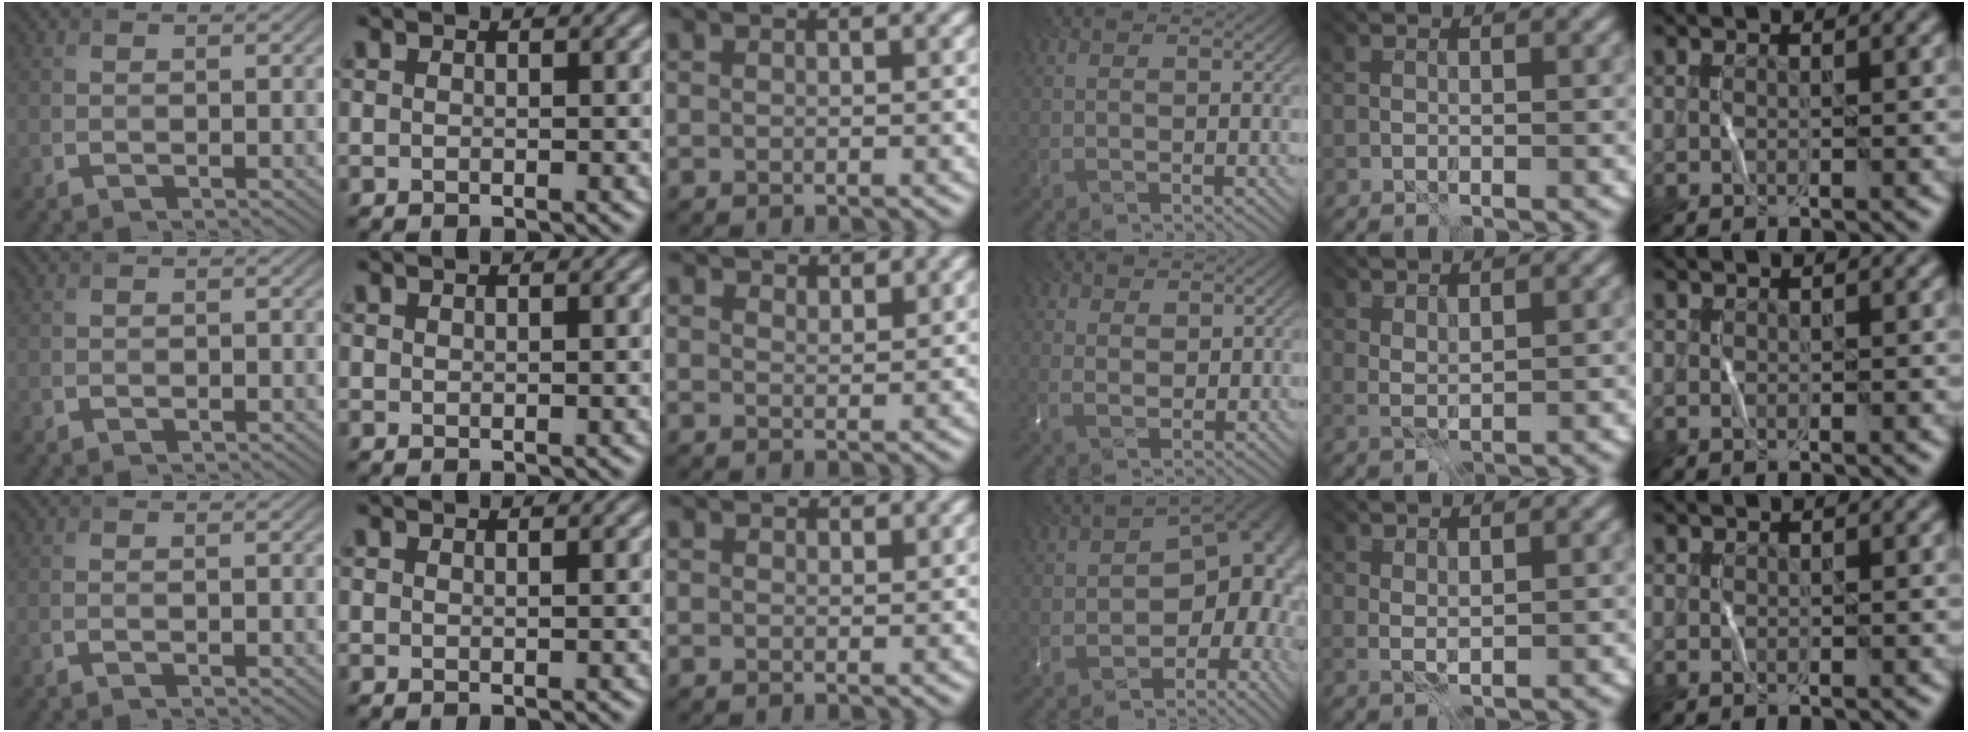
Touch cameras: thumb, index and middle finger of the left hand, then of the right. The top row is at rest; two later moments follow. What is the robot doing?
{"motion": "wrap", "object": "wrapping paper"}